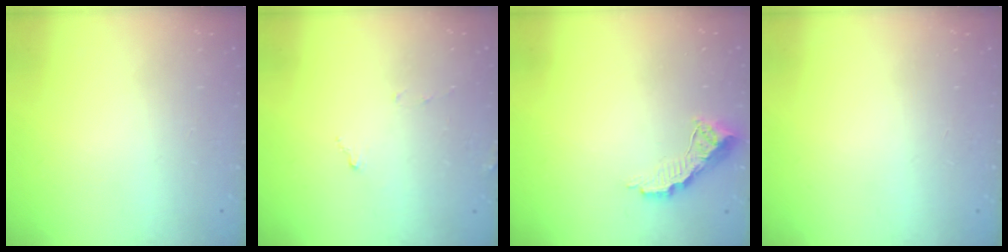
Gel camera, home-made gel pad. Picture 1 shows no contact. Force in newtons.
{"total": 7.6, "press": 7.6, "slide": 0.4}
{"total": 8.5, "press": 8.4, "slide": 0.5}
{"total": 0.0}